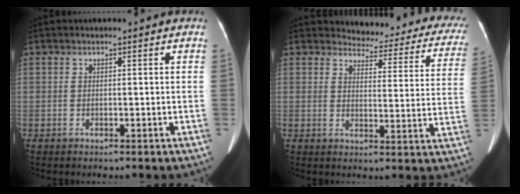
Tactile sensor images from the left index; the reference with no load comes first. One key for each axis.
{"total": 16.8, "fx": 15.6, "fy": 4.6, "fz": 4.3, "tx": -0.018, "ty": -0.052, "tz": 0.148}